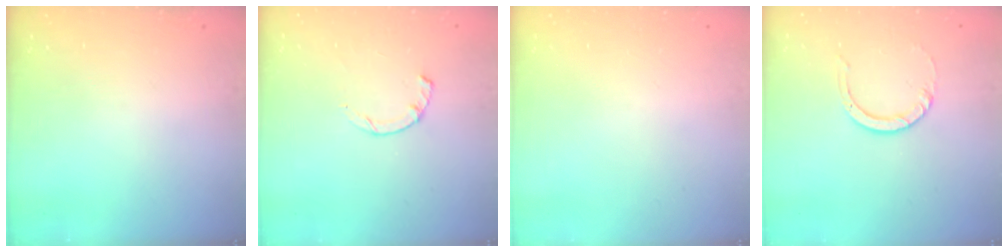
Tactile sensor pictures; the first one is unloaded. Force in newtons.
{"total": 2.3, "press": 2.3, "slide": 0.4}
{"total": 0.0}
{"total": 5.1, "press": 5.1, "slide": 0.3}